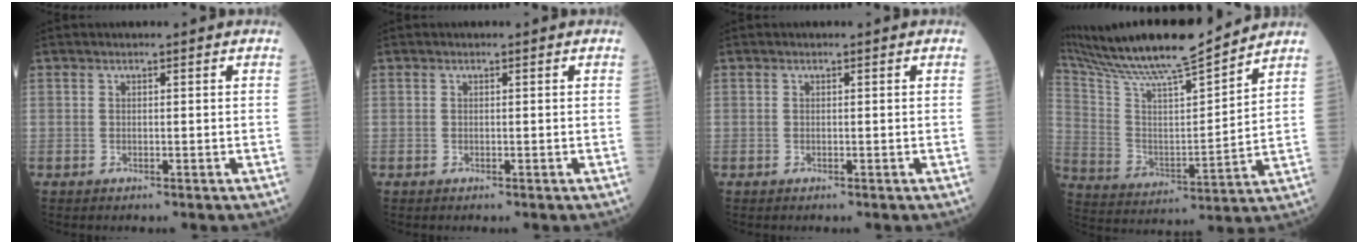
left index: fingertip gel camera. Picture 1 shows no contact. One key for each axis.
{"total": 0.0}
{"total": 0.0}
{"total": 19.4, "fx": 17.3, "fy": 0.8, "fz": 8.8, "tx": -0.166, "ty": 0.003, "tz": 0.291}